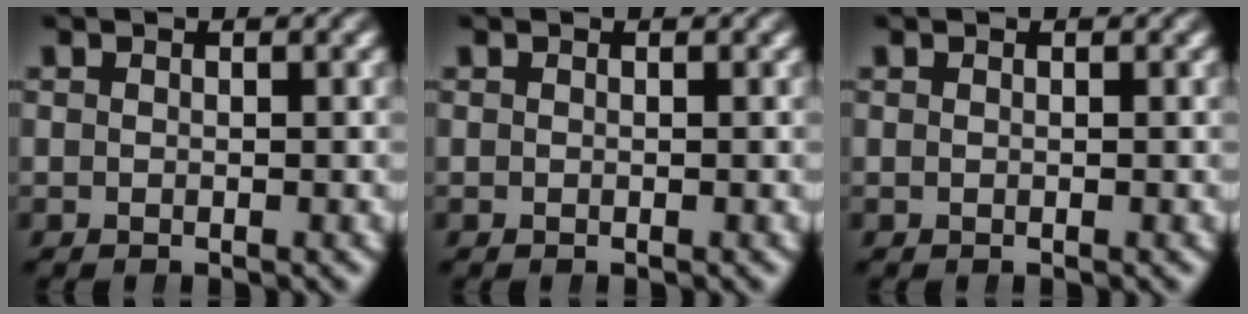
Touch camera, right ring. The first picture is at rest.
{"total": 0.0}
{"total": 0.0}